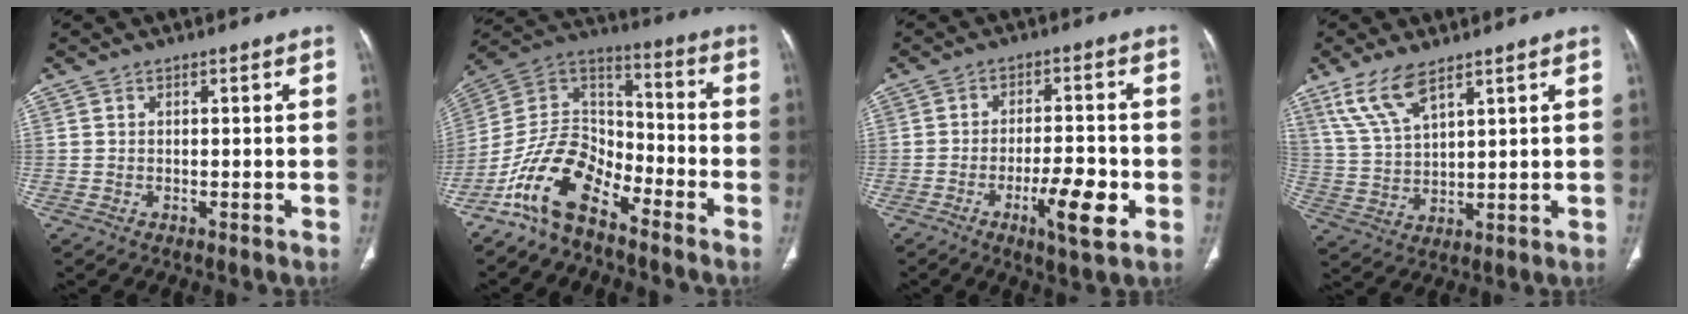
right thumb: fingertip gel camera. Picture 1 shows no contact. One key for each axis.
{"total": 13.8, "fx": -9.5, "fy": 6.6, "fz": 7.5, "tx": -0.122, "ty": 0.087, "tz": -0.194}
{"total": 8.8, "fx": -3.4, "fy": 2.1, "fz": 7.8, "tx": -0.126, "ty": 0.010, "tz": -0.052}
{"total": 8.7, "fx": 6.0, "fy": 2.8, "fz": 5.7, "tx": -0.117, "ty": -0.020, "tz": 0.133}